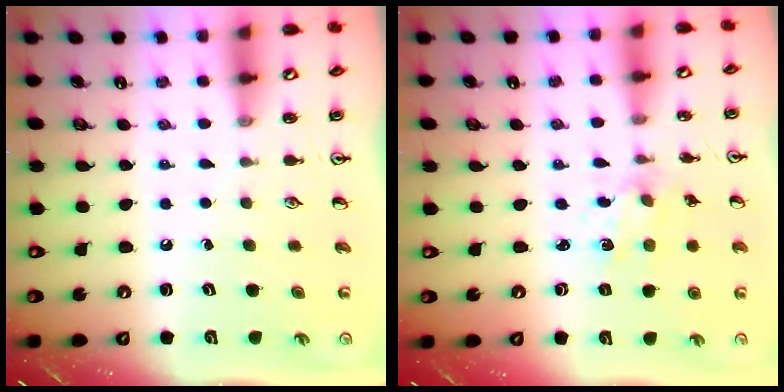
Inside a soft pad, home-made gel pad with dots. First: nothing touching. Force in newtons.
{"total": 1.9, "press": 1.9, "slide": 0.5}